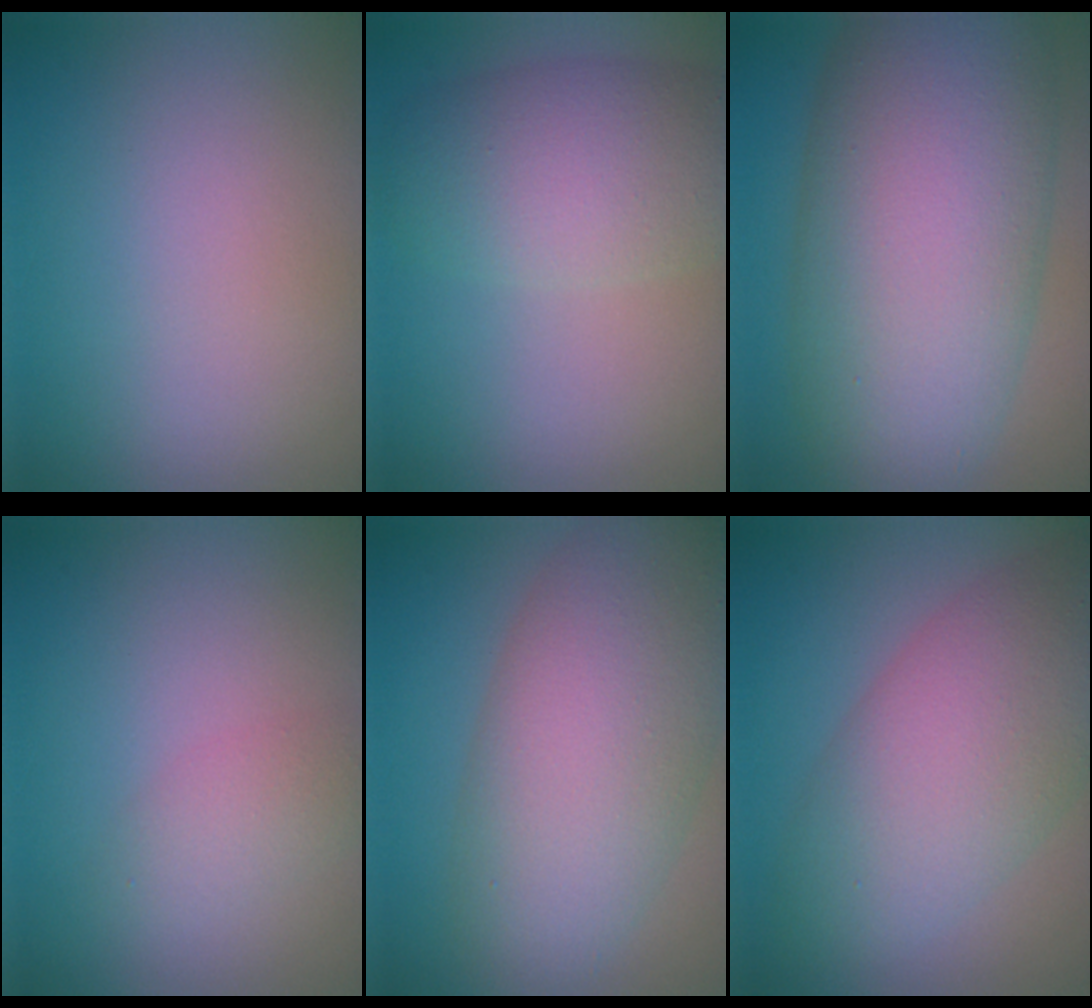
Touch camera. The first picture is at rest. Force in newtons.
{"total": 5.5, "press": 5.5, "slide": 0.4}
{"total": 13.7, "press": 13.7, "slide": 0.5}
{"total": 1.9, "press": 1.9, "slide": 0.1}
{"total": 9.4, "press": 9.4, "slide": 0.4}
{"total": 8.1, "press": 8.1, "slide": 0.3}